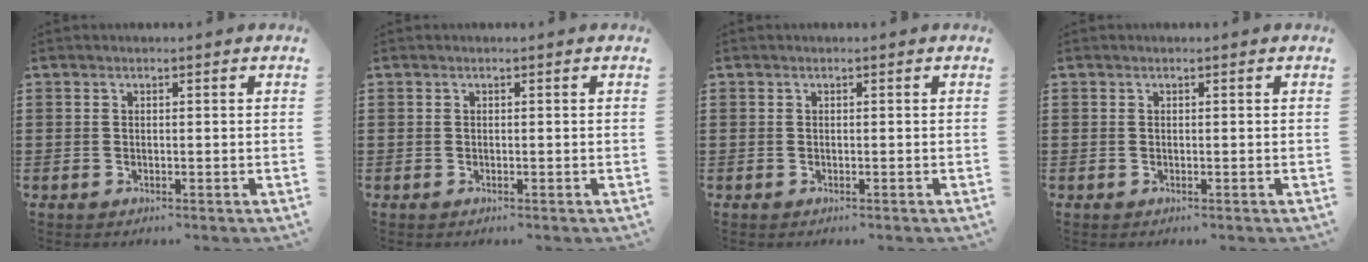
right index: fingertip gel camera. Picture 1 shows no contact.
{"total": 0.0}
{"total": 0.0}
{"total": 0.0}